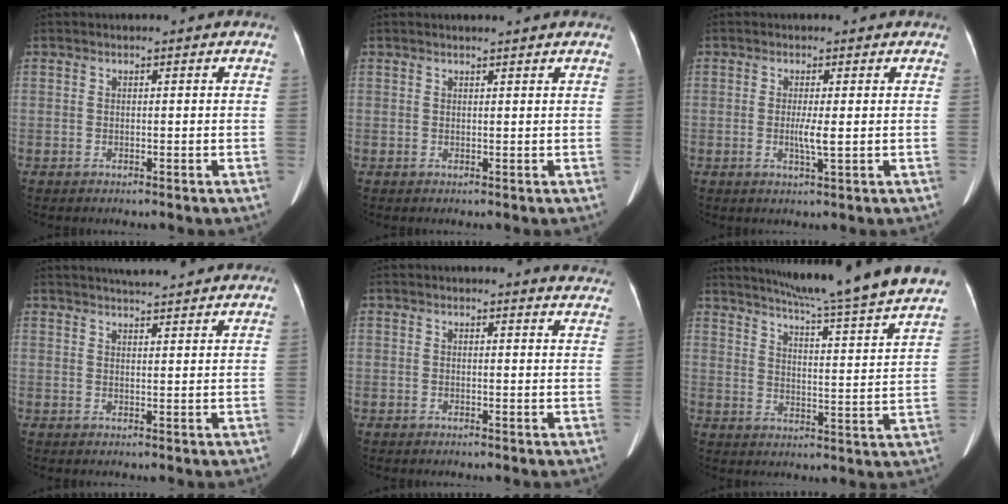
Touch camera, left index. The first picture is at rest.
{"total": 2.4, "force": [2.2, -0.2, 0.8], "torque": [-0.014, 0.014, 0.030]}
{"total": 2.4, "force": [-0.5, -0.2, 2.4], "torque": [-0.052, -0.005, -0.003]}
{"total": 8.7, "force": [8.0, 0.8, 3.4], "torque": [-0.051, 0.024, 0.102]}
{"total": 5.1, "force": [5.0, 0.7, 0.3], "torque": [0.011, -0.025, 0.026]}
{"total": 24.2, "force": [21.7, -0.6, 10.6], "torque": [-0.165, -0.057, 0.281]}